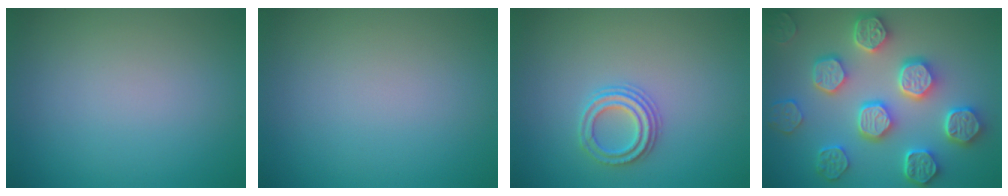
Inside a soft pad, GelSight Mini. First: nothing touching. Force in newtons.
{"total": 0.0}
{"total": 2.3, "press": 2.2, "slide": 0.8}
{"total": 8.0, "press": 6.4, "slide": 4.7}